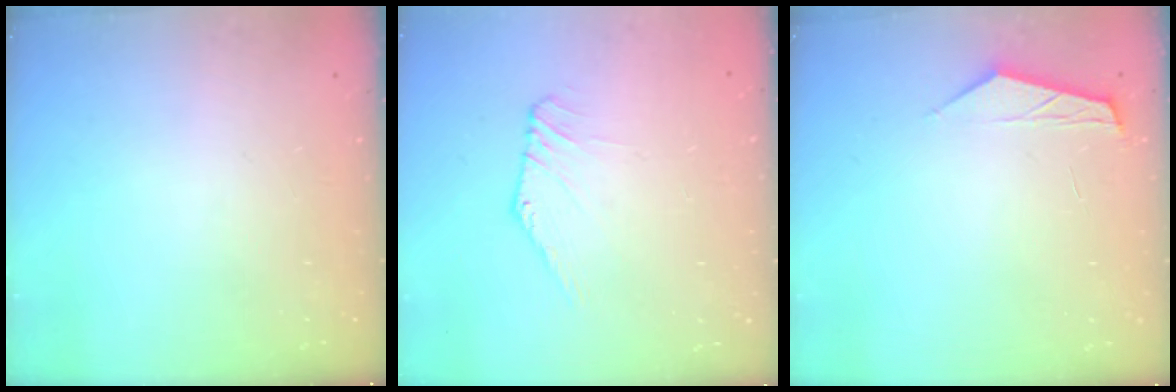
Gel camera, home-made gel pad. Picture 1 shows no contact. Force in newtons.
{"total": 3.5, "press": 3.5, "slide": 0.1}
{"total": 2.7, "press": 2.7, "slide": 0.4}